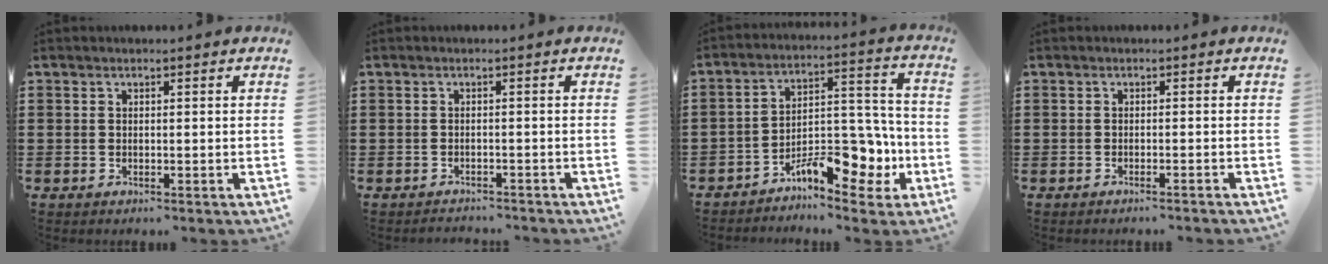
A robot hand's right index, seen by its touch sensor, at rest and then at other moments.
{"total": 2.0, "force": [-2.0, 0.2, -0.1], "torque": [-0.005, 0.001, -0.046]}
{"total": 11.4, "force": [-6.7, 5.4, 7.5], "torque": [-0.090, 0.030, -0.114]}
{"total": 1.0, "force": [-0.9, -0.3, 0.4], "torque": [-0.007, 0.000, -0.018]}